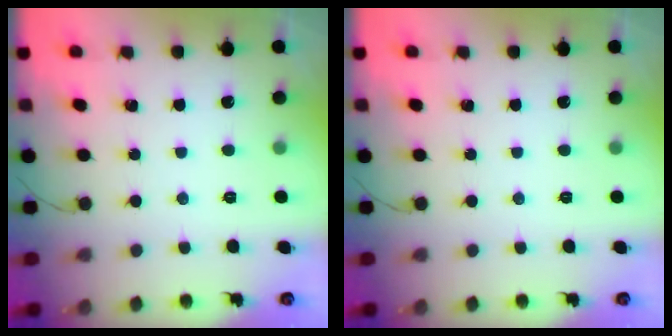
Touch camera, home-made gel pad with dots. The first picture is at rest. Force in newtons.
{"total": 0.0}